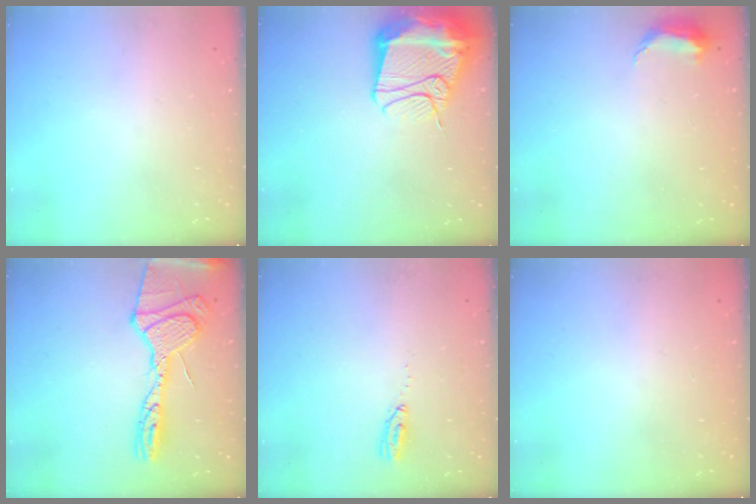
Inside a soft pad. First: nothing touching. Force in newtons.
{"total": 19.1, "press": 19.0, "slide": 1.9}
{"total": 6.3, "press": 6.2, "slide": 1.2}
{"total": 18.3, "press": 18.2, "slide": 1.9}
{"total": 4.9, "press": 4.9, "slide": 0.5}
{"total": 0.0}